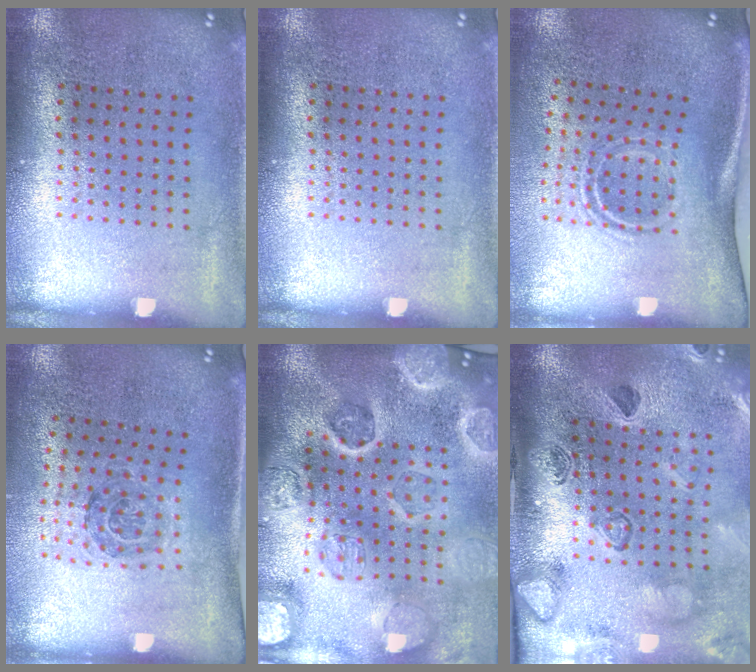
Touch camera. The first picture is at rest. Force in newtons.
{"total": 0.0}
{"total": 1.8, "press": 1.1, "slide": 1.5}
{"total": 1.1, "press": 1.1, "slide": 0.4}
{"total": 5.0, "press": 4.4, "slide": 2.4}
{"total": 2.7, "press": 2.5, "slide": 1.0}